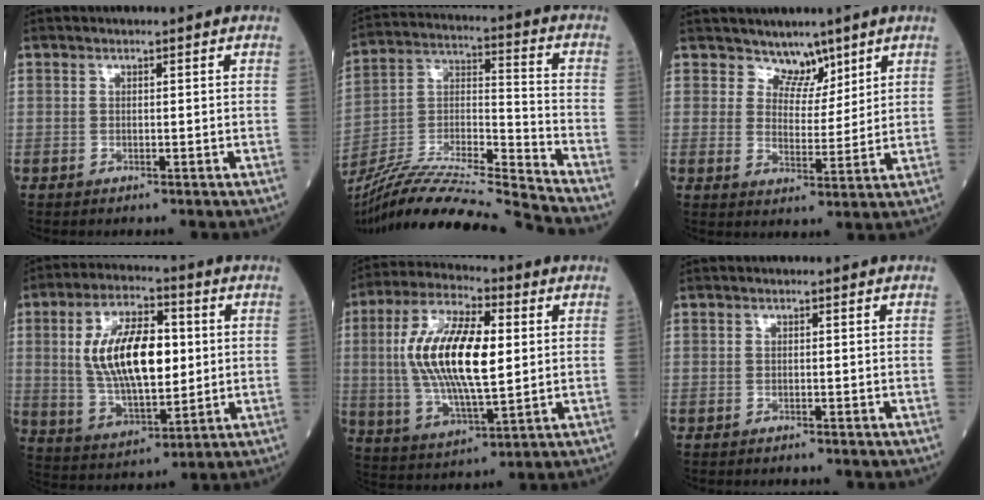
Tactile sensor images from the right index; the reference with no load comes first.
{"total": 22.8, "force": [-21.0, -1.7, 8.6], "torque": [-0.184, -0.023, -0.366]}
{"total": 4.3, "force": [3.6, 2.3, 0.3], "torque": [0.005, -0.006, 0.062]}
{"total": 14.8, "force": [2.0, 6.0, 13.4], "torque": [-0.260, 0.011, 0.040]}
{"total": 16.3, "force": [1.7, 4.9, 15.4], "torque": [-0.312, 0.008, 0.031]}
{"total": 0.8, "force": [-0.7, 0.0, 0.2], "torque": [-0.006, -0.002, -0.010]}